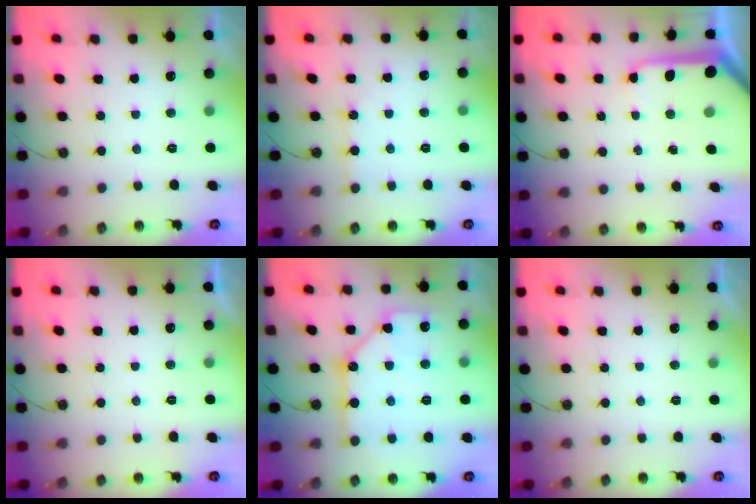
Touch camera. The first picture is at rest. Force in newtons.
{"total": 4.4, "press": 4.4, "slide": 0.5}
{"total": 10.4, "press": 10.3, "slide": 1.3}
{"total": 0.0}
{"total": 11.9, "press": 11.8, "slide": 1.1}
{"total": 0.0}